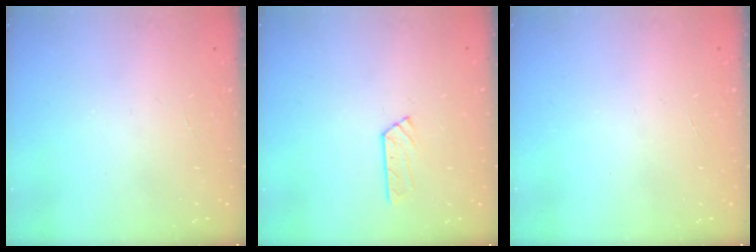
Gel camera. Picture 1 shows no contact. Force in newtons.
{"total": 3.0, "press": 3.0, "slide": 0.4}
{"total": 0.0}